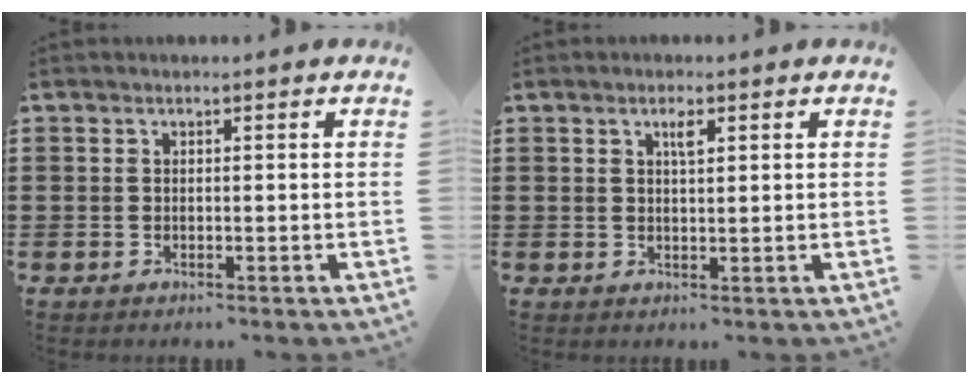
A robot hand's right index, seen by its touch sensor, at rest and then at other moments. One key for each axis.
{"total": 2.0, "fx": 1.0, "fy": 0.5, "fz": 1.7, "tx": -0.027, "ty": 0.001, "tz": 0.013}